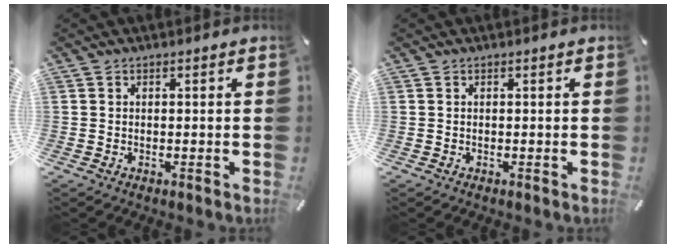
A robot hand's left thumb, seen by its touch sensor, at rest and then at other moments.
{"total": 0.0}